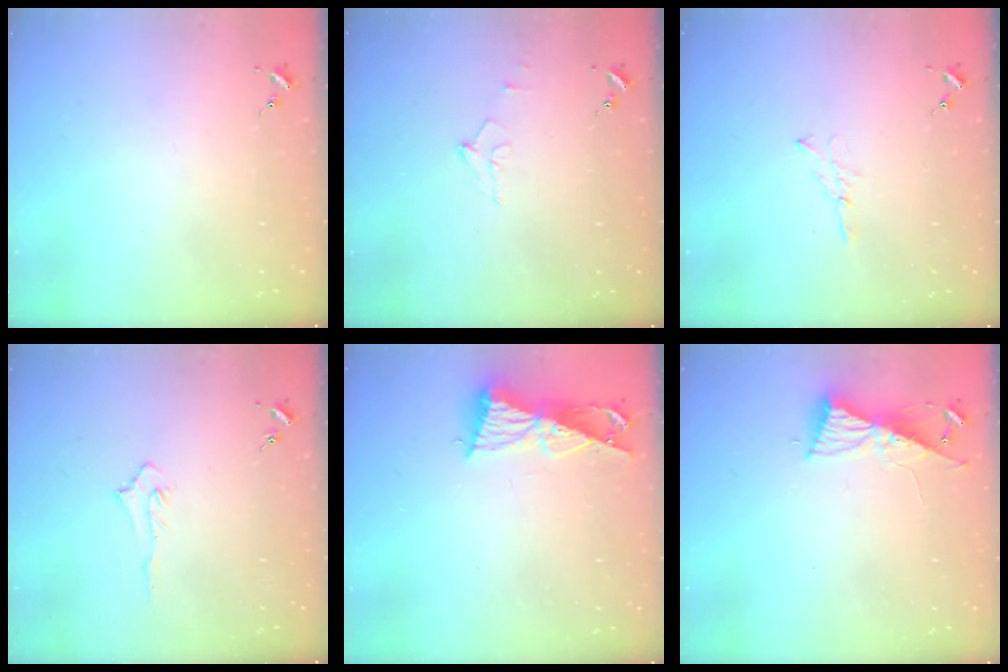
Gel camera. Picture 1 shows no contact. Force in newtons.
{"total": 6.5, "press": 6.5, "slide": 0.8}
{"total": 3.7, "press": 3.7, "slide": 0.5}
{"total": 3.6, "press": 3.5, "slide": 0.7}
{"total": 9.8, "press": 9.8, "slide": 0.6}
{"total": 9.0, "press": 8.9, "slide": 0.9}